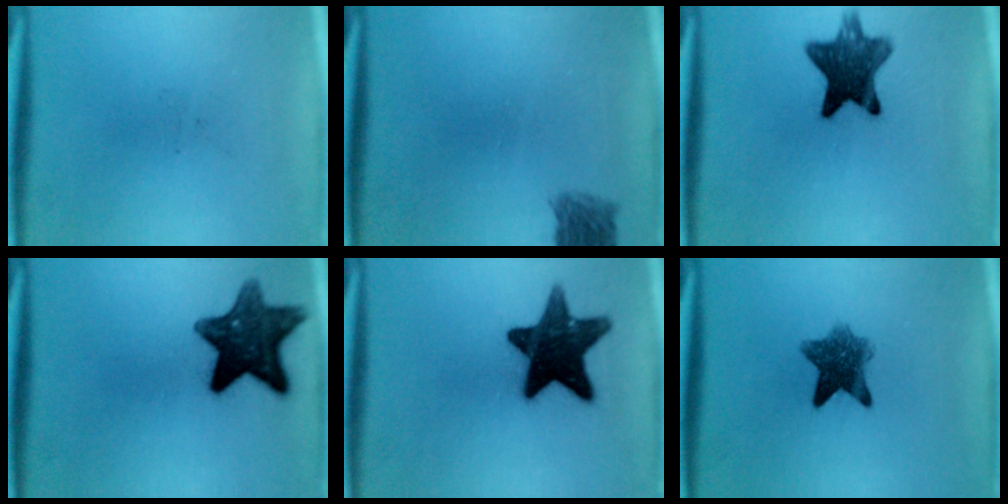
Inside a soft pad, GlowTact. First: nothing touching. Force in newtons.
{"total": 2.6}
{"total": 10.6}
{"total": 12.2}
{"total": 15.0}
{"total": 7.1}